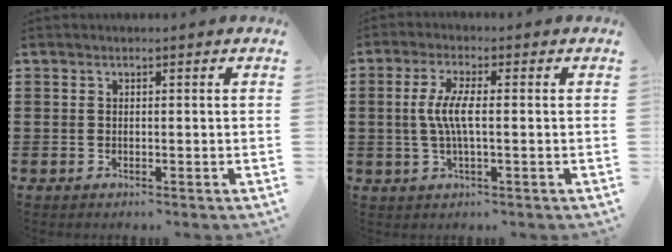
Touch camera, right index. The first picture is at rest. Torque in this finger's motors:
{"motor_torque": [1.48, 0.37, 0.51, 0.21]}